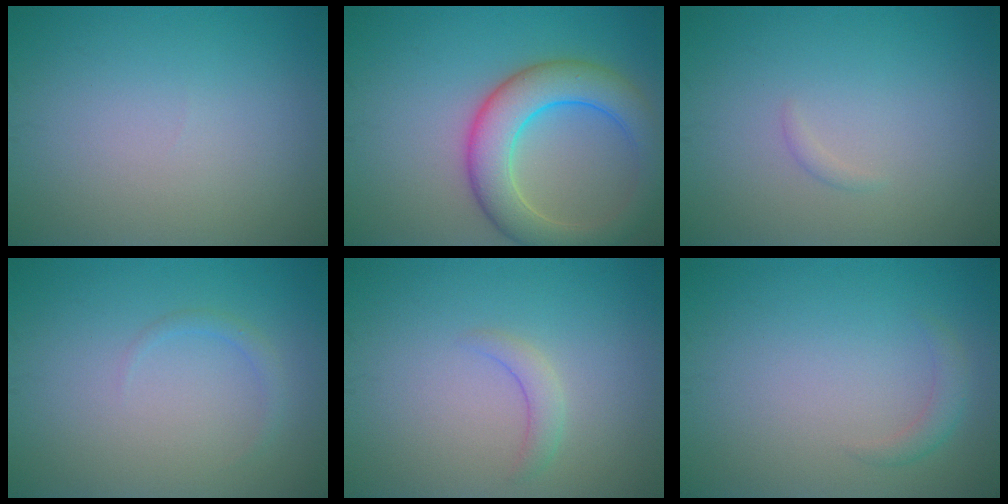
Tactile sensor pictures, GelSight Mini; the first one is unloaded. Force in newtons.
{"total": 7.2, "press": 7.2, "slide": 0.5}
{"total": 0.5, "press": 0.5, "slide": 0.0}
{"total": 1.0, "press": 1.0, "slide": 0.1}
{"total": 1.5, "press": 1.5, "slide": 0.3}
{"total": 1.3, "press": 1.3, "slide": 0.1}